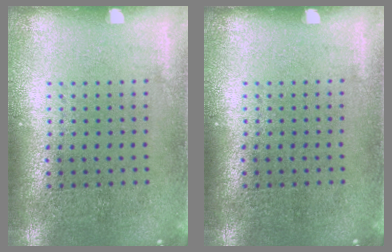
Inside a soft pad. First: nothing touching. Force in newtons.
{"total": 0.0}